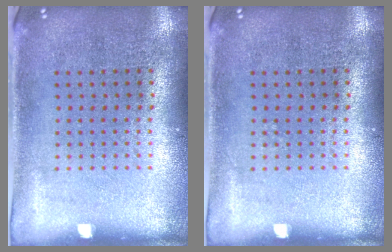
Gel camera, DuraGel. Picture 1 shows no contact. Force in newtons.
{"total": 0.0}